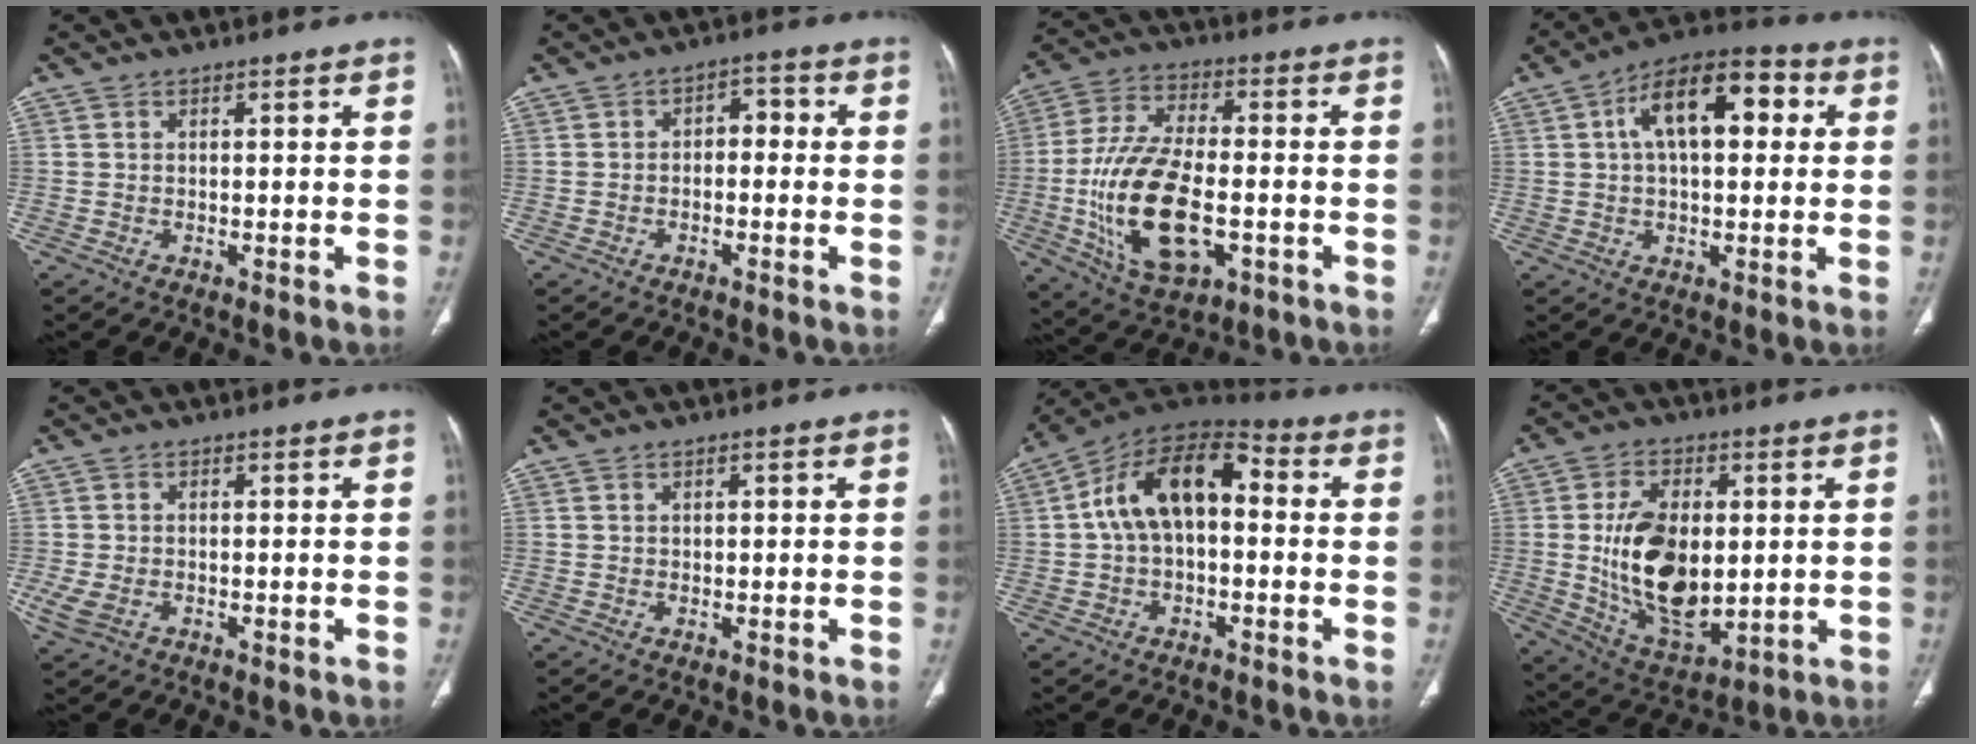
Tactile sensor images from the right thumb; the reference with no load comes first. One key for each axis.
{"total": 3.5, "fx": -0.4, "fy": 2.3, "fz": 2.6, "tx": -0.023, "ty": 0.020, "tz": -0.016}
{"total": 19.2, "fx": -4.0, "fy": 9.6, "fz": 16.1, "tx": -0.309, "ty": 0.010, "tz": -0.060}
{"total": 14.9, "fx": 3.8, "fy": 7.5, "fz": 12.3, "tx": -0.178, "ty": 0.027, "tz": 0.054}
{"total": 3.7, "fx": -0.9, "fy": 2.4, "fz": 2.6, "tx": -0.071, "ty": 0.001, "tz": -0.012}
{"total": 0.7, "fx": 0.5, "fy": 0.4, "fz": 0.3, "tx": 0.001, "ty": -0.002, "tz": 0.008}
{"total": 14.7, "fx": 1.1, "fy": 8.5, "fz": 11.9, "tx": -0.189, "ty": 0.046, "tz": 0.006}
{"total": 17.7, "fx": 0.7, "fy": 10.2, "fz": 14.4, "tx": -0.234, "ty": -0.016, "tz": 0.031}